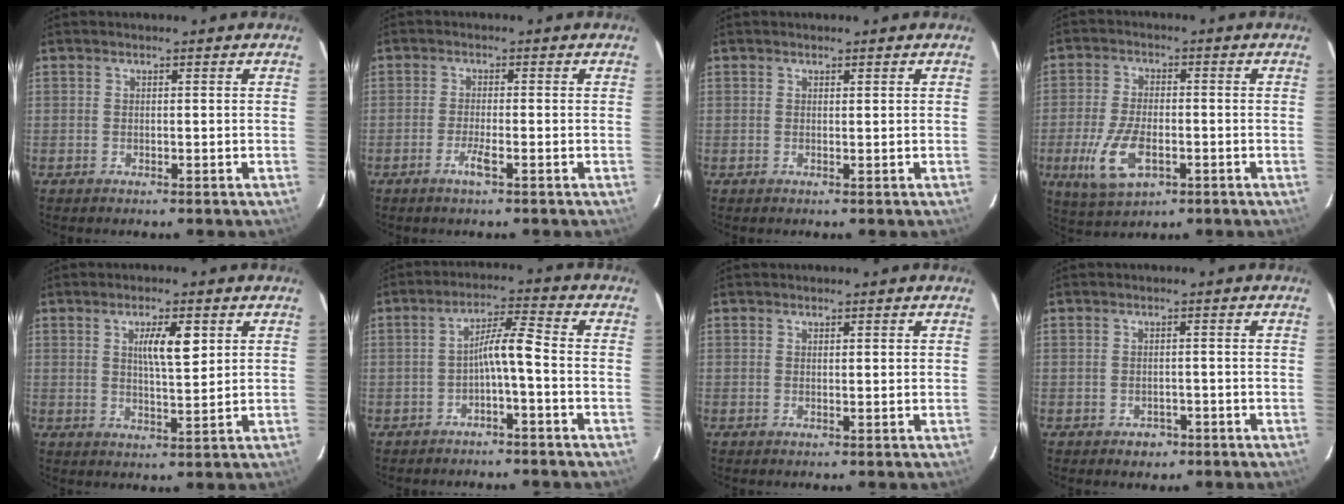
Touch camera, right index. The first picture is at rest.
{"total": 2.6, "force": [-1.3, 0.1, 2.2], "torque": [-0.043, -0.003, -0.026]}
{"total": 0.0}
{"total": 8.6, "force": [-3.0, 4.1, 7.0], "torque": [-0.153, -0.008, -0.047]}
{"total": 5.8, "force": [2.2, 1.1, 5.3], "torque": [-0.091, 0.001, 0.038]}
{"total": 5.2, "force": [-1.5, 0.0, 5.0], "torque": [-0.083, 0.020, -0.023]}
{"total": 0.8, "force": [0.5, 0.1, 0.6], "torque": [-0.014, 0.003, 0.008]}
{"total": 2.2, "force": [-1.2, 1.7, 0.7], "torque": [-0.006, 0.005, -0.011]}